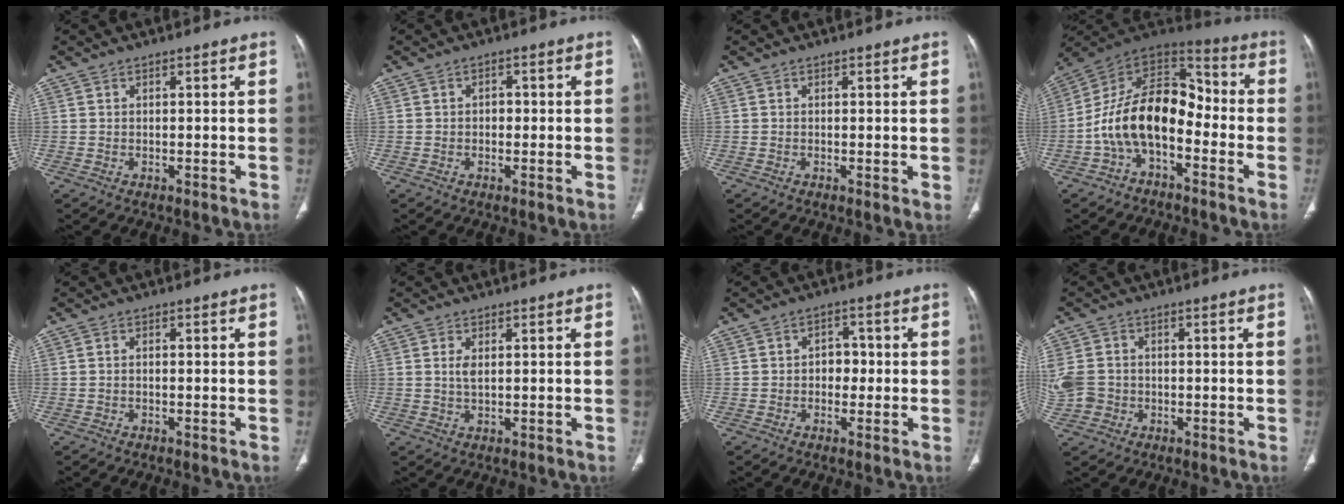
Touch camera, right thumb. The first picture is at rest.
{"total": 1.6, "force": [-0.1, 1.2, 1.0], "torque": [-0.007, 0.006, -0.004]}
{"total": 0.7, "force": [0.1, 0.2, 0.7], "torque": [-0.015, -0.004, 0.000]}
{"total": 16.5, "force": [-4.3, 9.8, 12.6], "torque": [-0.201, 0.077, -0.085]}
{"total": 0.6, "force": [-0.2, 0.4, 0.5], "torque": [-0.007, 0.001, -0.008]}
{"total": 2.2, "force": [0.5, 1.1, 1.9], "torque": [-0.040, -0.002, 0.014]}
{"total": 3.9, "force": [-0.4, 3.0, 2.4], "torque": [-0.012, 0.014, -0.012]}
{"total": 7.9, "force": [-1.2, 6.8, 3.8], "torque": [-0.090, 0.018, -0.013]}